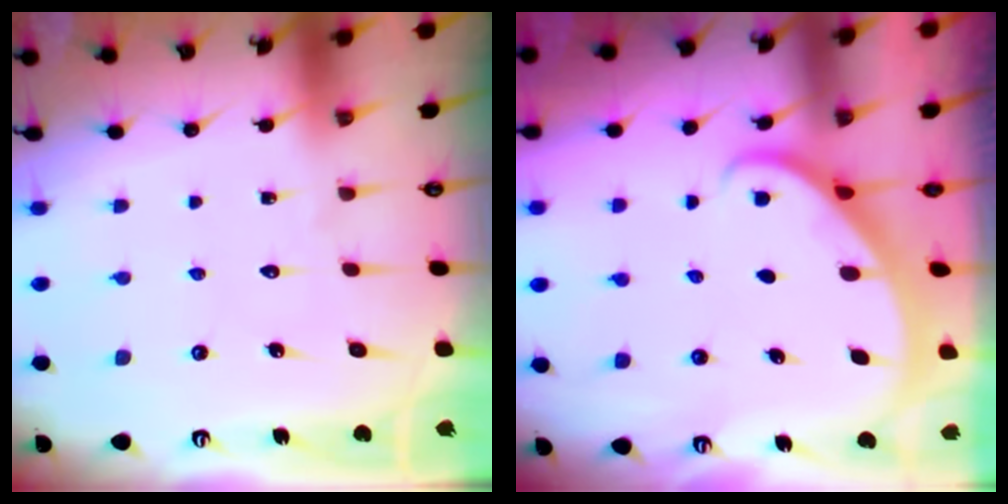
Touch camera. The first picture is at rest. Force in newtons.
{"total": 2.2, "press": 2.2, "slide": 0.1}